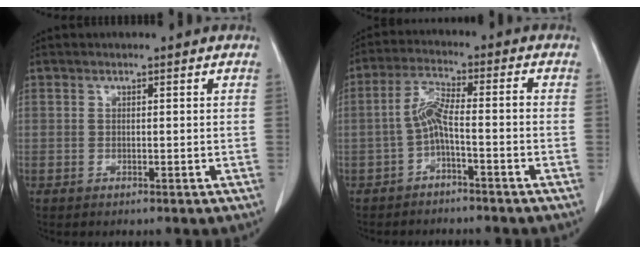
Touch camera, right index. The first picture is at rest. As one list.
[{"total": 5.2, "force": [-2.0, 0.6, 4.8], "torque": [-0.101, 0.021, -0.037]}]